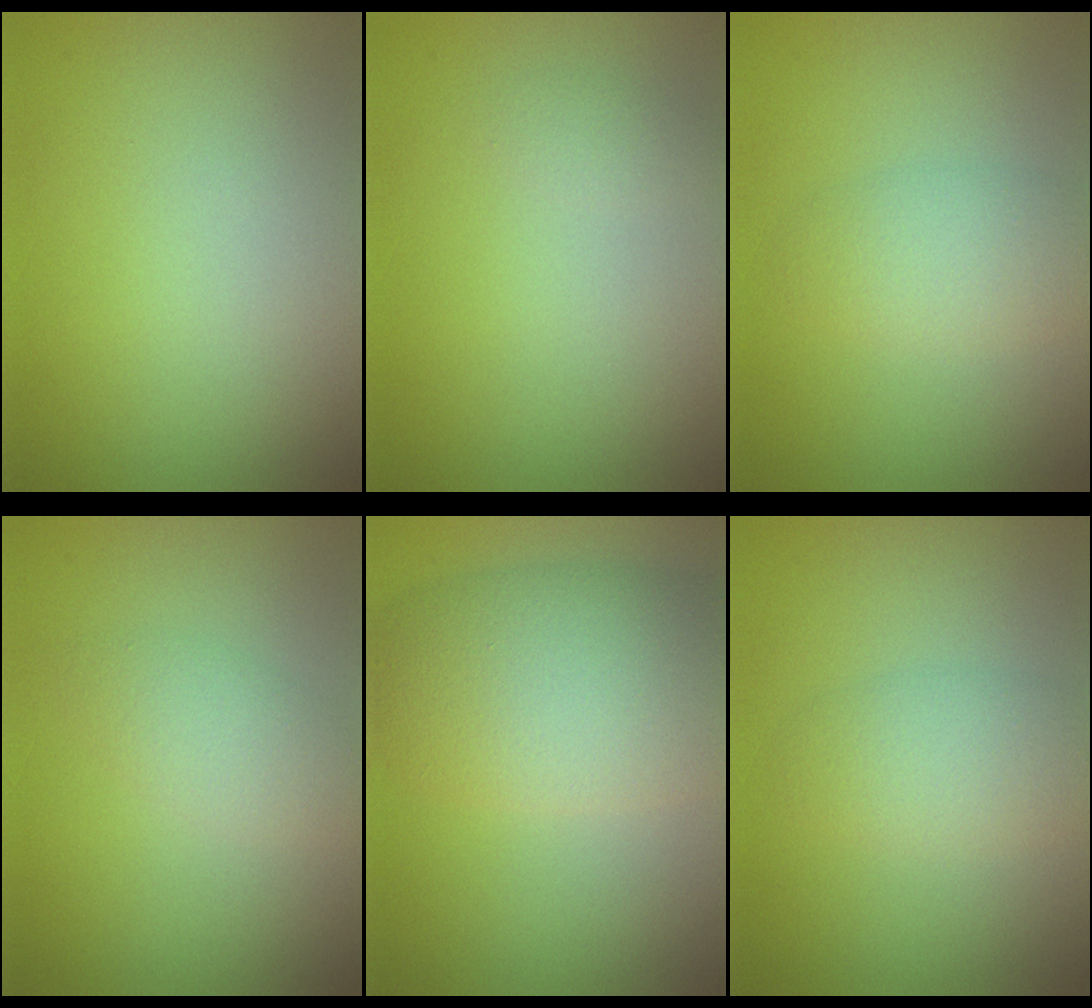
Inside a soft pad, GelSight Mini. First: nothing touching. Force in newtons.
{"total": 0.7, "press": 0.7, "slide": 0.1}
{"total": 2.8, "press": 2.8, "slide": 0.2}
{"total": 2.1, "press": 2.1, "slide": 0.1}
{"total": 8.4, "press": 8.4, "slide": 0.6}
{"total": 2.8, "press": 2.8, "slide": 0.2}